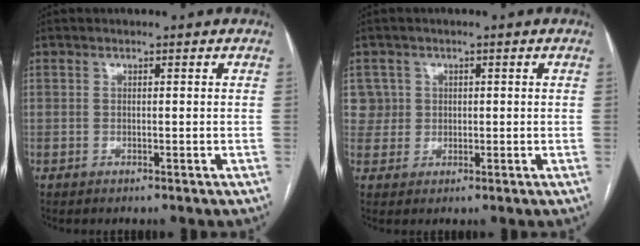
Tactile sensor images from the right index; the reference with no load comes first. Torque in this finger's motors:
{"motor_torque": [0.21, 0.19, 0.12, 0.01]}